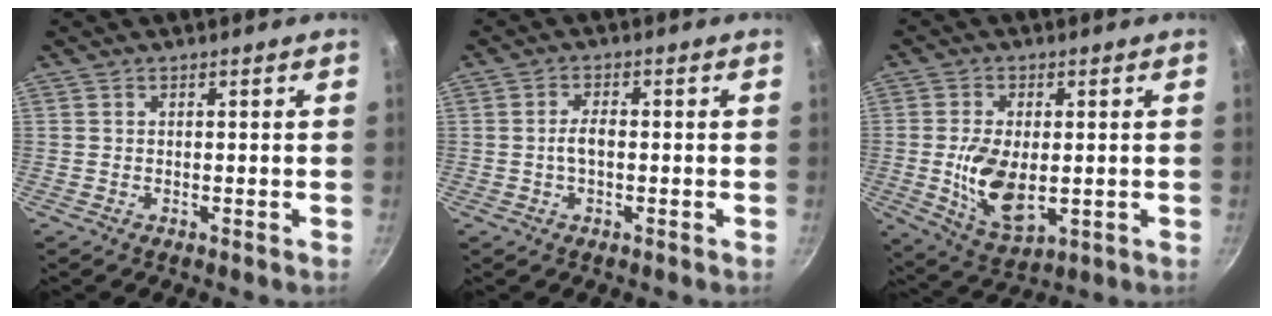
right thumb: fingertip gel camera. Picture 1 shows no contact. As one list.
[{"total": 3.0, "force": [-0.3, 1.5, 2.6], "torque": [-0.052, 0.010, -0.008]}, {"total": 11.1, "force": [-0.9, 6.0, 9.3], "torque": [-0.165, -0.014, -0.004]}]